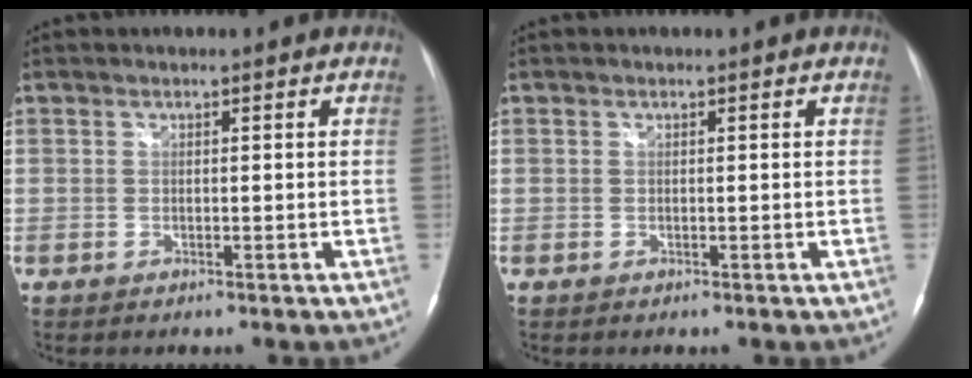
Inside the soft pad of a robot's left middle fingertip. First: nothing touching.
{"total": 0.0}